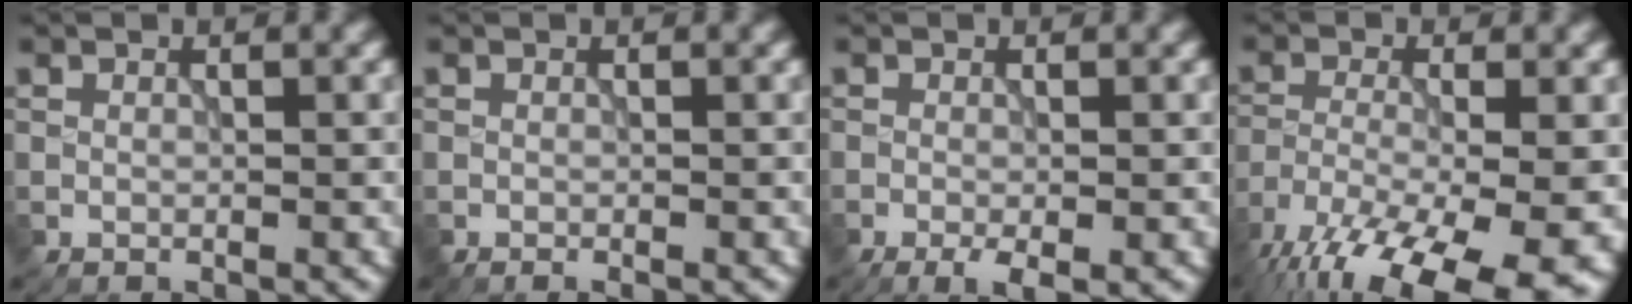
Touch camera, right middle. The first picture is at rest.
{"total": 0.6, "force": [-0.5, 0.0, 0.4], "torque": [-0.004, -0.006, -0.009]}
{"total": 2.3, "force": [-1.2, 0.5, 1.9], "torque": [-0.035, -0.007, -0.021]}
{"total": 15.3, "force": [-10.8, 4.8, 9.8], "torque": [-0.179, -0.046, -0.155]}